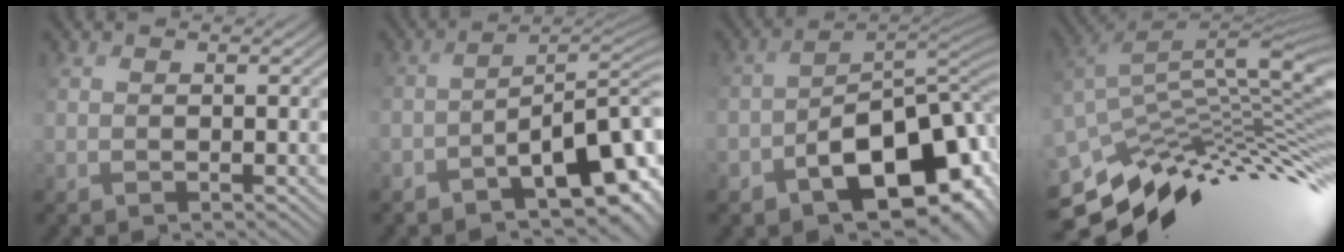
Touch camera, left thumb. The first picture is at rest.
{"total": 10.2, "force": [-6.6, 3.4, 6.9], "torque": [-0.101, -0.007, -0.086]}
{"total": 12.8, "force": [-6.7, 6.5, 8.8], "torque": [-0.132, -0.025, -0.102]}
{"total": 10.5, "force": [-4.4, 3.7, 8.8], "torque": [-0.198, -0.001, -0.069]}